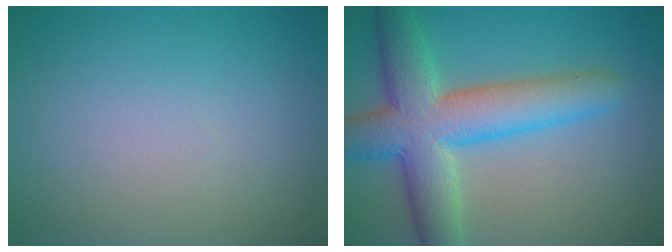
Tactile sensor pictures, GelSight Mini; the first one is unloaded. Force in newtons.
{"total": 8.9, "press": 8.9, "slide": 0.4}